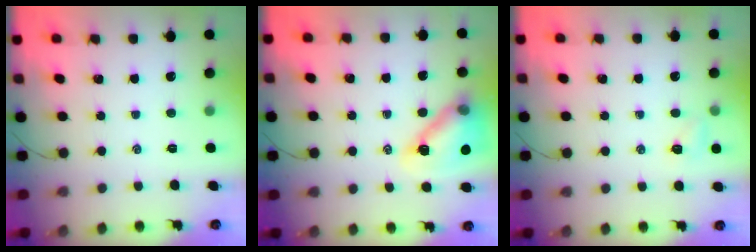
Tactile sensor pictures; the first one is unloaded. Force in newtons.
{"total": 15.1, "press": 14.6, "slide": 3.8}
{"total": 4.7, "press": 4.5, "slide": 1.4}